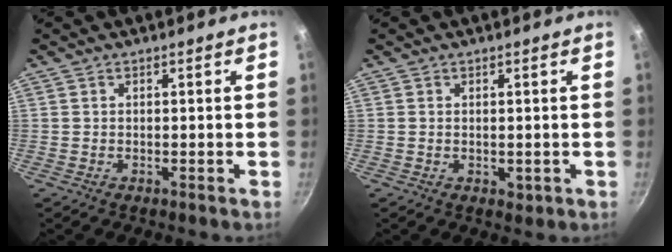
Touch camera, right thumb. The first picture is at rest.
{"total": 1.6, "force": [0.0, 1.0, 1.2], "torque": [-0.015, -0.004, 0.000]}